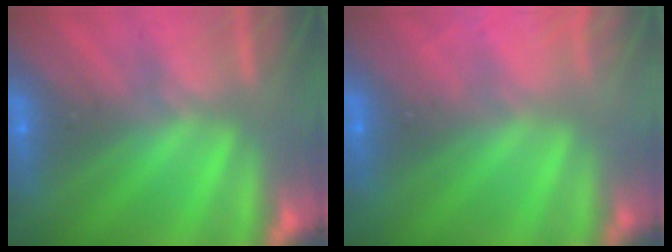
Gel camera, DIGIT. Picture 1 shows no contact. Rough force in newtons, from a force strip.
{"total": 7.1}